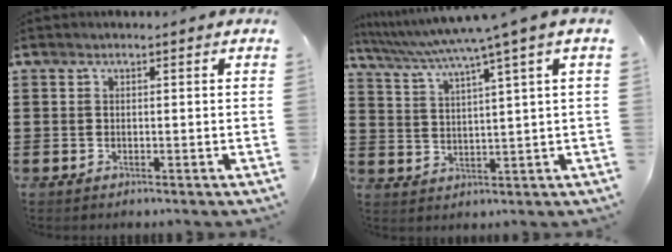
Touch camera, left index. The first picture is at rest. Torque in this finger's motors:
{"motor_torque": [0.59, -0.52, 0.25, 0.12]}